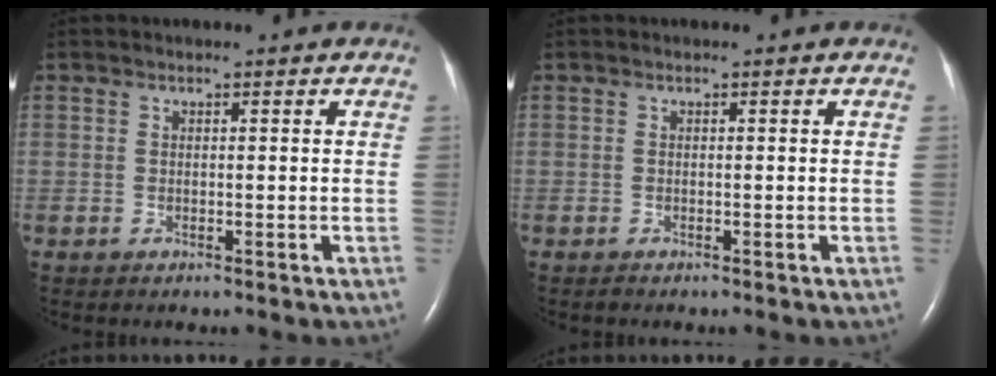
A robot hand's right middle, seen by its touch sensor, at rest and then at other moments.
{"total": 0.0}